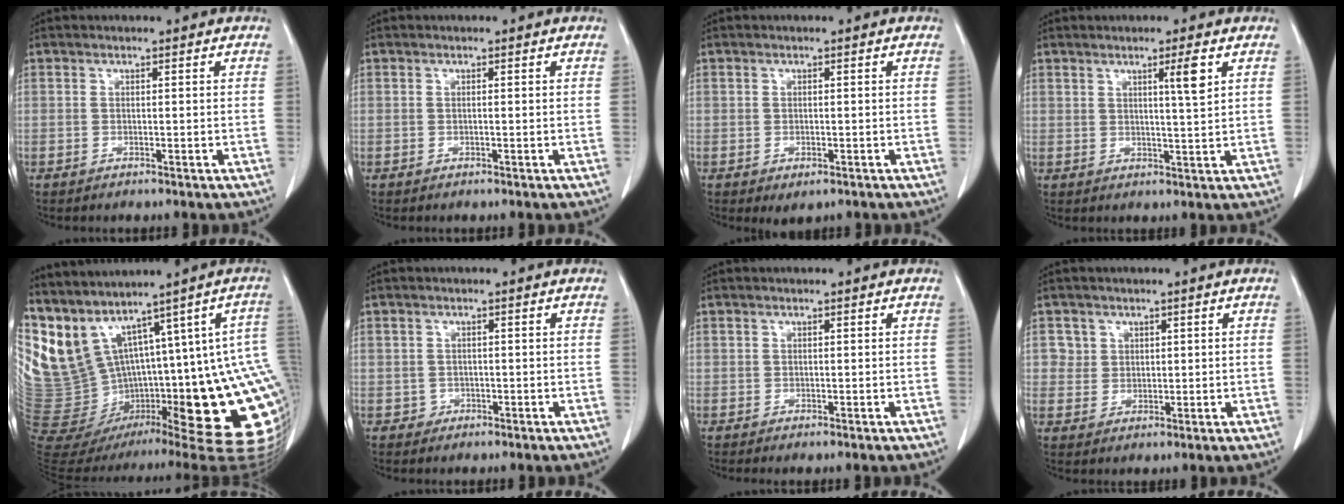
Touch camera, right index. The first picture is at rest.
{"total": 0.0}
{"total": 1.9, "force": [-0.9, 1.1, 1.2], "torque": [-0.015, -0.003, -0.003]}
{"total": 3.7, "force": [1.9, -0.3, 3.2], "torque": [-0.052, -0.009, 0.031]}
{"total": 22.4, "force": [5.2, 6.4, 20.8], "torque": [-0.282, -0.011, 0.127]}
{"total": 1.4, "force": [-0.4, 1.3, 0.0], "torque": [0.005, 0.006, -0.008]}
{"total": 0.0}
{"total": 3.4, "force": [1.4, 3.1, -0.1], "torque": [0.020, 0.001, 0.022]}